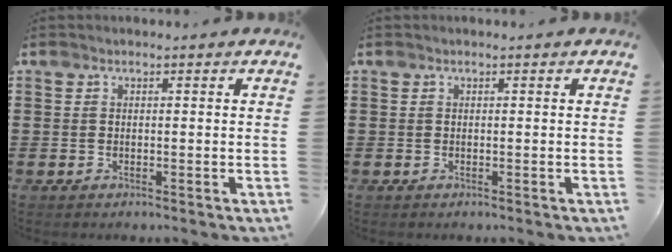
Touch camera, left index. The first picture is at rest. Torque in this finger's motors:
{"motor_torque": [0.00, 0.00, 0.00, 0.00]}